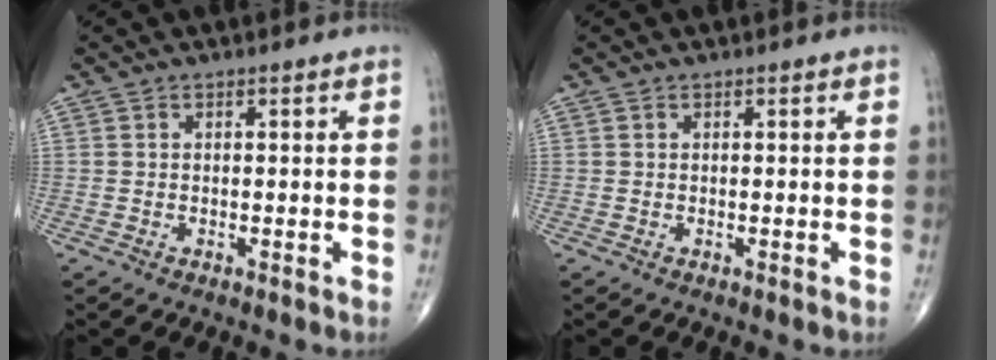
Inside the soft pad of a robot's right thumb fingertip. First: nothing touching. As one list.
[{"total": 0.0}]